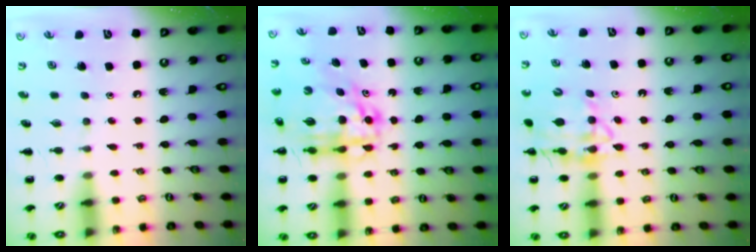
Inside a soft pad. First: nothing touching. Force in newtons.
{"total": 10.2, "press": 9.8, "slide": 3.1}
{"total": 13.6, "press": 13.2, "slide": 3.0}